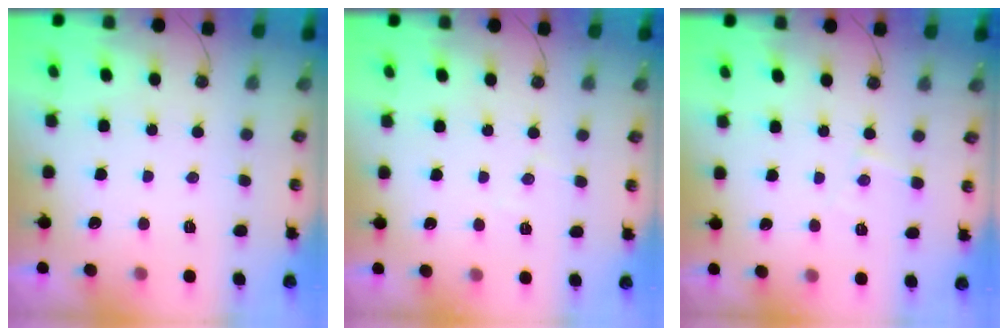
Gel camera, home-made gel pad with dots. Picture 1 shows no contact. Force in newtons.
{"total": 5.9, "press": 5.8, "slide": 0.8}
{"total": 5.2, "press": 5.2, "slide": 0.4}